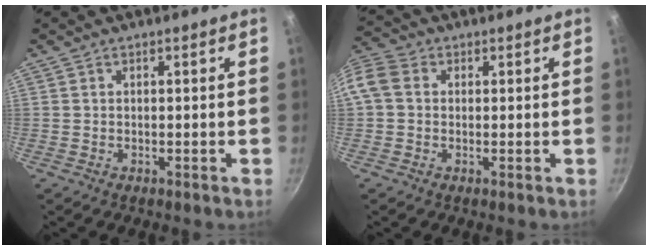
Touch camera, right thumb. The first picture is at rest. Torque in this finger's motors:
{"motor_torque": [-0.84, 1.05, 0.66, 0.00, 0.38]}